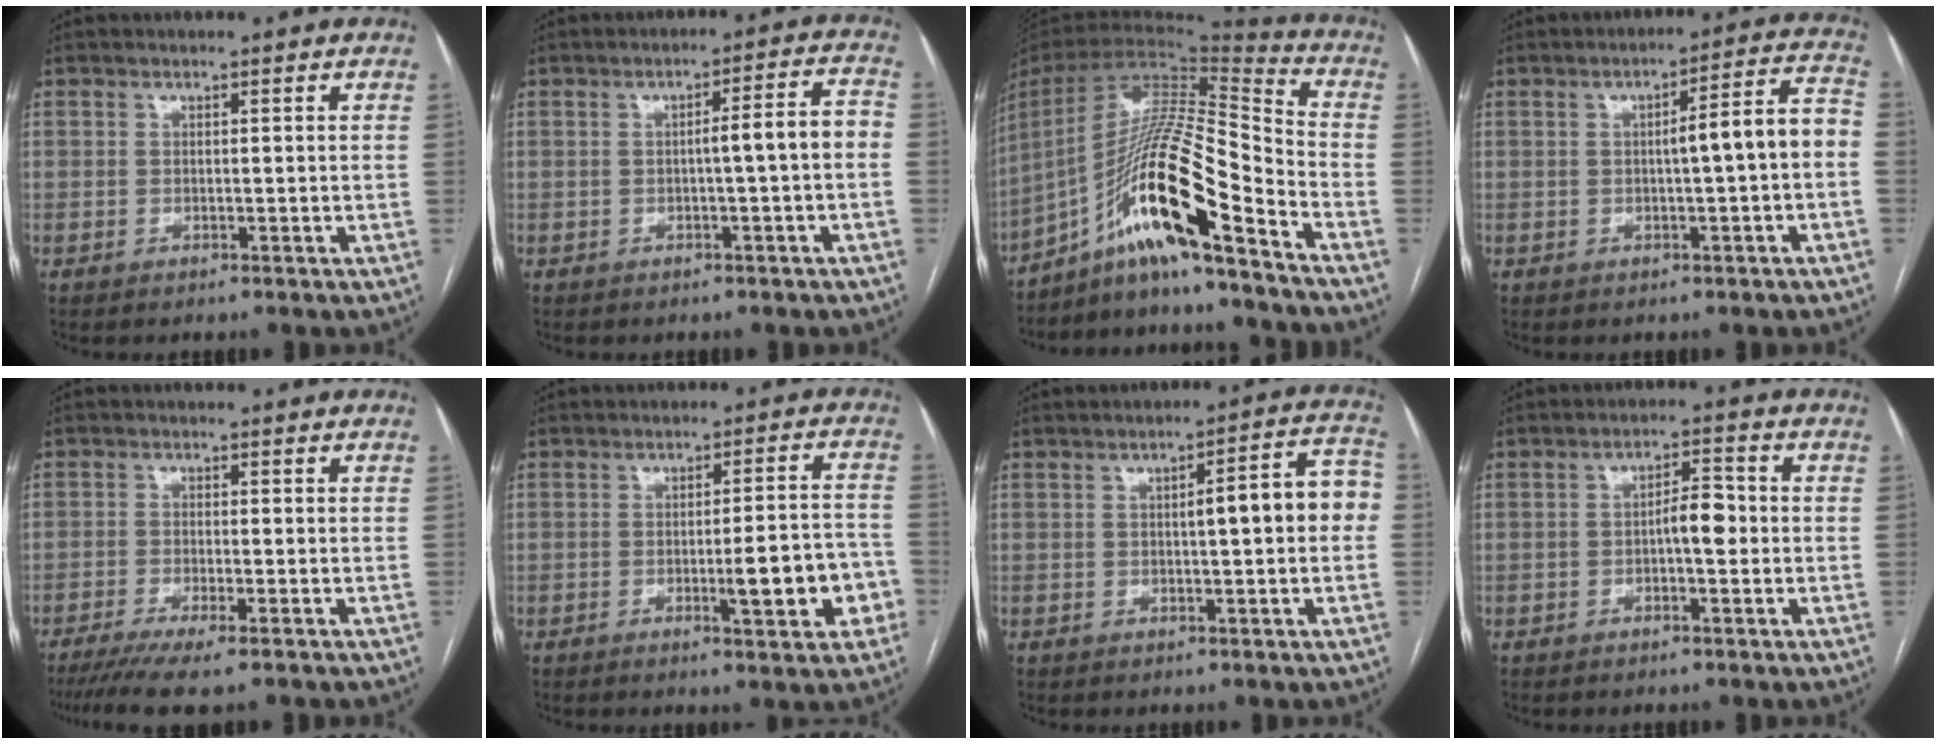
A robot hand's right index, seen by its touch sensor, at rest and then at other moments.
{"total": 5.3, "force": [-0.9, 0.1, 5.3], "torque": [-0.071, 0.020, -0.012]}
{"total": 18.8, "force": [-11.7, 0.4, 14.7], "torque": [-0.292, 0.001, -0.216]}
{"total": 7.7, "force": [-0.8, 0.4, 7.6], "torque": [-0.103, 0.030, -0.012]}
{"total": 7.4, "force": [-5.5, 0.2, 4.9], "torque": [-0.076, -0.016, -0.089]}
{"total": 8.8, "force": [-2.9, 1.6, 8.2], "torque": [-0.101, 0.015, -0.033]}
{"total": 8.6, "force": [0.3, 1.4, 8.4], "torque": [-0.107, 0.032, 0.001]}
{"total": 4.2, "force": [-0.5, 1.3, 4.0], "torque": [-0.060, 0.011, -0.010]}